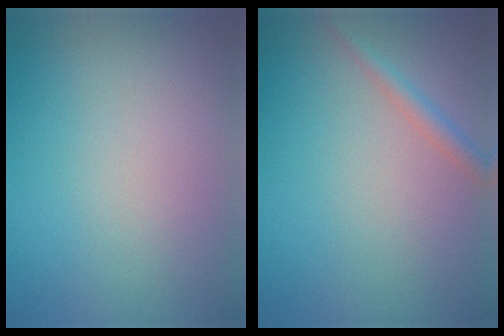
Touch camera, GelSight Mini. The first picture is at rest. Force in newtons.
{"total": 1.6, "press": 1.6, "slide": 0.1}